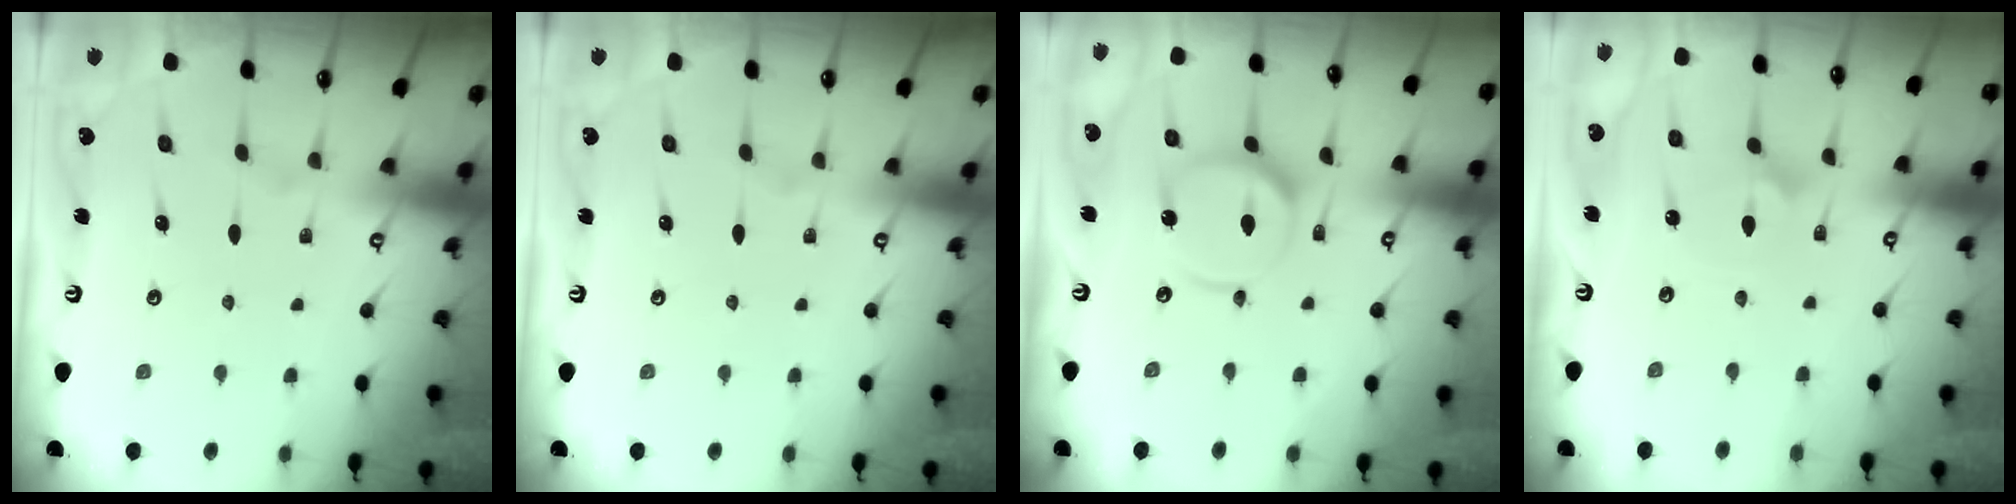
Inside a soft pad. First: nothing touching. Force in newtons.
{"total": 0.0}
{"total": 12.0, "press": 11.9, "slide": 1.3}
{"total": 2.8, "press": 2.8, "slide": 0.2}